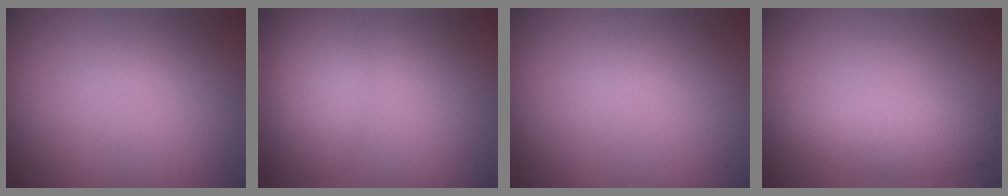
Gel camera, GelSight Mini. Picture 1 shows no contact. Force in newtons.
{"total": 2.5, "press": 2.5, "slide": 0.1}
{"total": 0.0}
{"total": 3.3, "press": 3.2, "slide": 0.1}